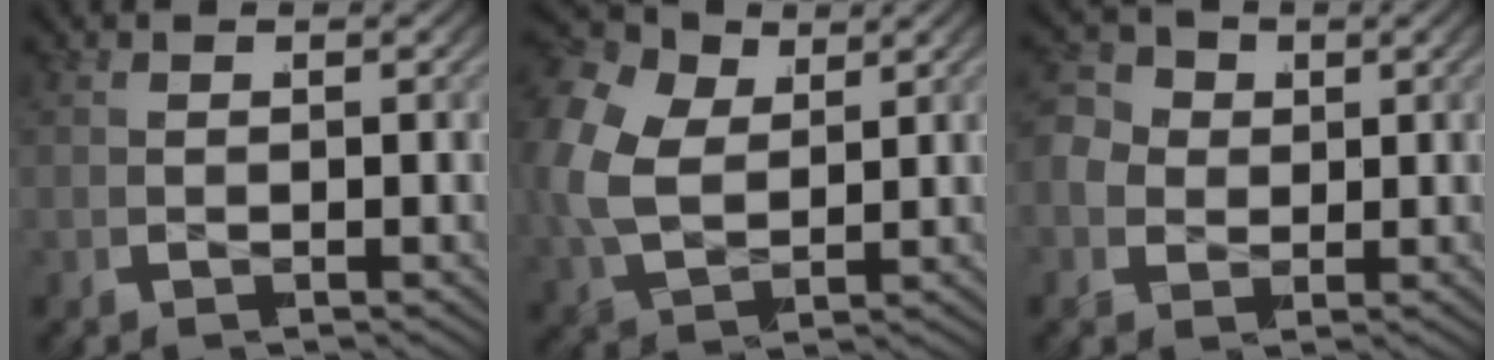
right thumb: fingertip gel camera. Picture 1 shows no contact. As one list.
[{"total": 10.1, "force": [1.1, 8.4, 5.5], "torque": [-0.167, -0.020, 0.018]}, {"total": 6.9, "force": [0.3, 6.1, 3.3], "torque": [-0.081, -0.014, -0.001]}]